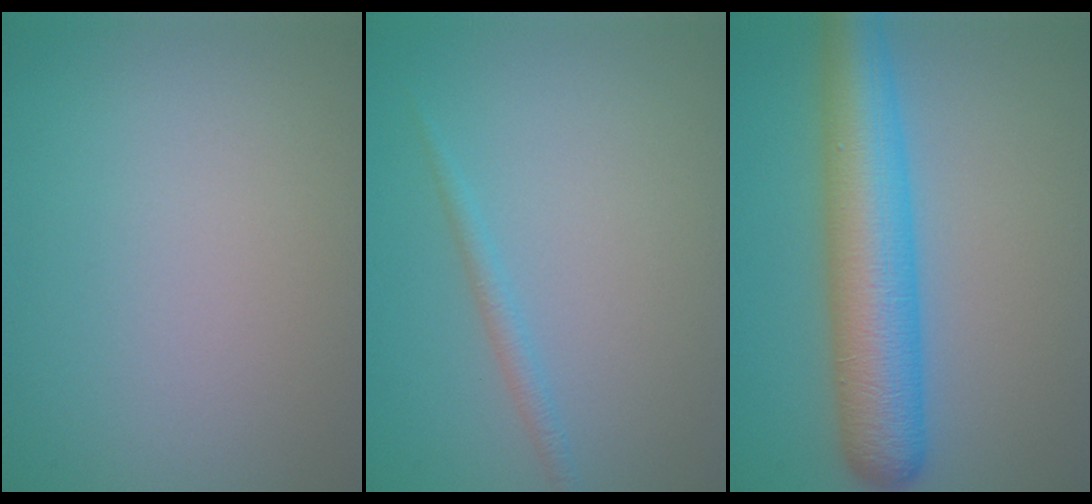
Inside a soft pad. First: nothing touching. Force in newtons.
{"total": 1.2, "press": 1.2, "slide": 0.1}
{"total": 8.4, "press": 8.4, "slide": 0.2}